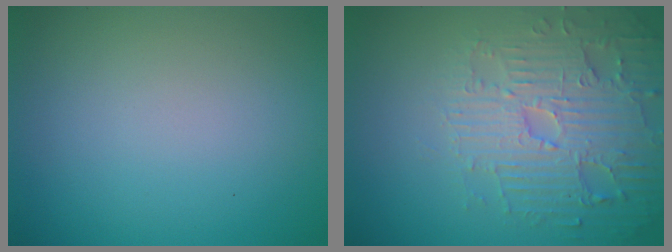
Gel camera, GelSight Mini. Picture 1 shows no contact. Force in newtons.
{"total": 4.8, "press": 4.7, "slide": 0.6}